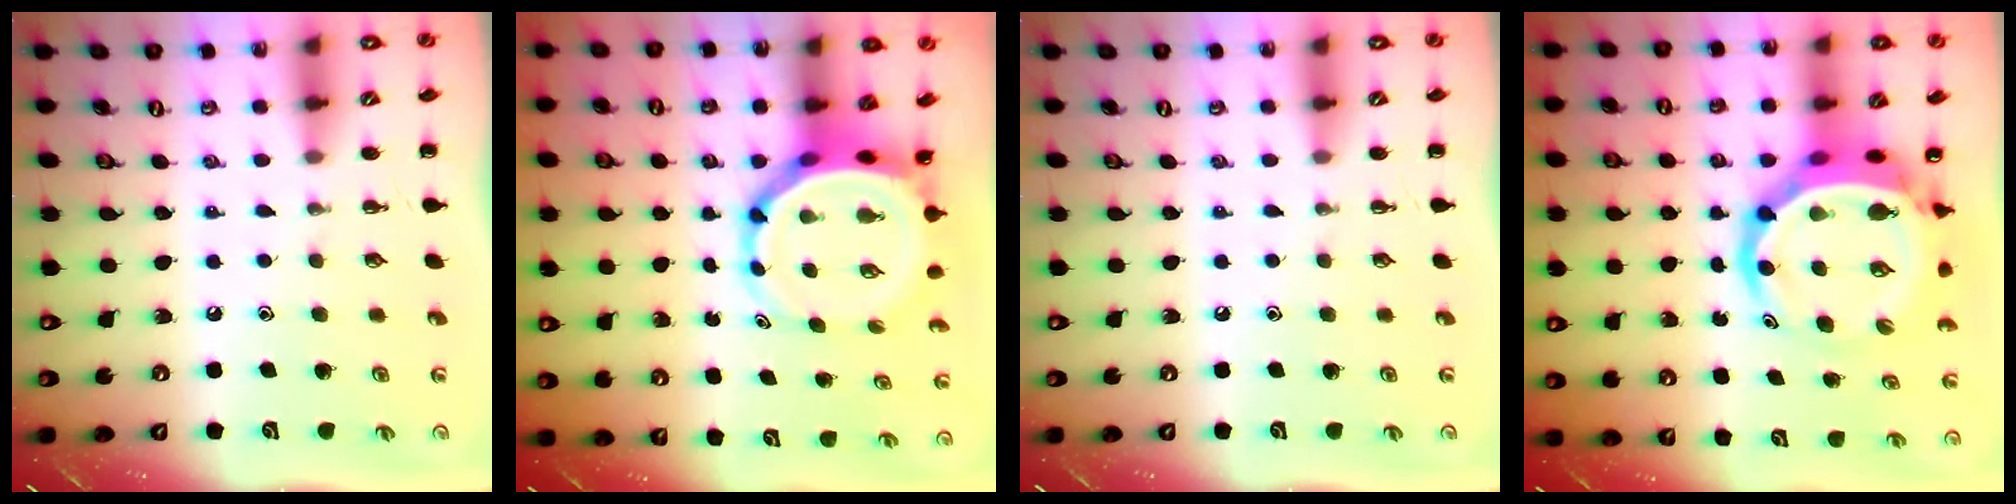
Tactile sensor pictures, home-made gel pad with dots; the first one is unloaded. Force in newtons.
{"total": 7.0, "press": 6.7, "slide": 2.1}
{"total": 0.0}
{"total": 10.2, "press": 9.7, "slide": 2.9}